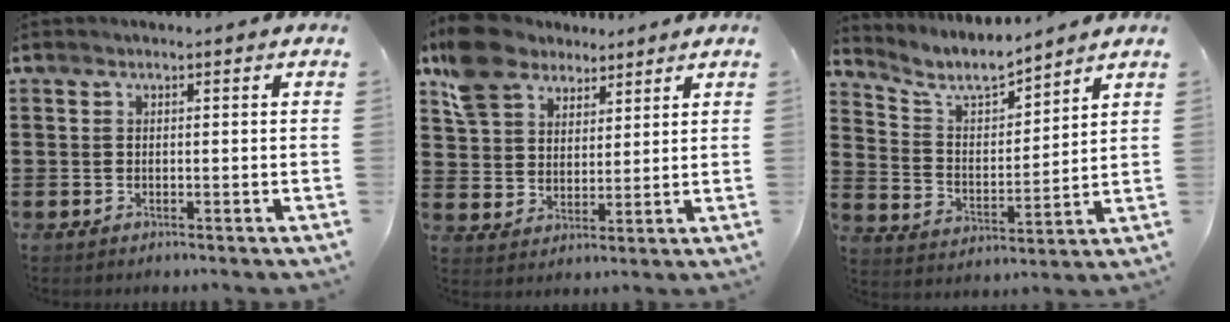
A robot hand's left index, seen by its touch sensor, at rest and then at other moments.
{"total": 8.5, "force": [6.8, 4.7, 2.1], "torque": [-0.065, -0.011, 0.128]}
{"total": 7.3, "force": [6.6, 1.2, 3.0], "torque": [-0.085, -0.035, 0.115]}